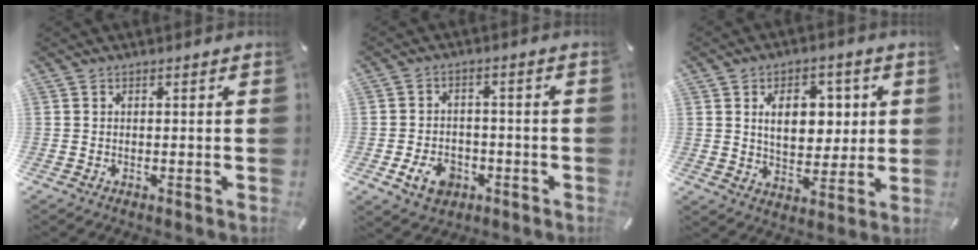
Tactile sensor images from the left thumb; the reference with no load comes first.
{"total": 7.0, "force": [-2.8, 5.2, 3.6], "torque": [-0.089, 0.011, -0.053]}
{"total": 11.3, "force": [3.0, 7.7, 7.7], "torque": [-0.113, 0.000, 0.047]}